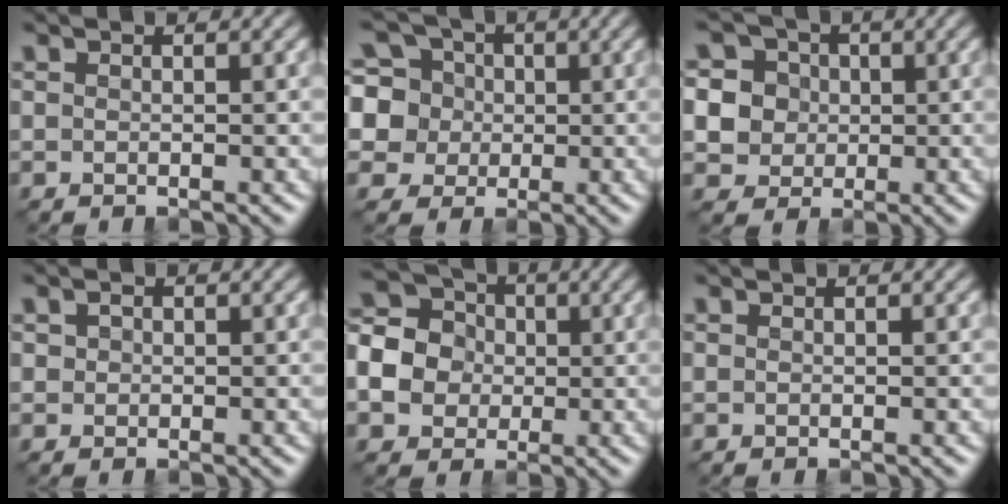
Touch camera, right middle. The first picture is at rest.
{"total": 8.9, "force": [1.5, 8.2, 3.0], "torque": [-0.082, 0.041, 0.016]}
{"total": 8.5, "force": [1.4, 7.8, 2.9], "torque": [-0.078, 0.034, 0.016]}
{"total": 0.8, "force": [0.2, 0.7, 0.3], "torque": [-0.003, -0.001, 0.000]}
{"total": 8.2, "force": [-0.6, 7.2, 3.9], "torque": [-0.106, 0.012, -0.037]}
{"total": 0.0}